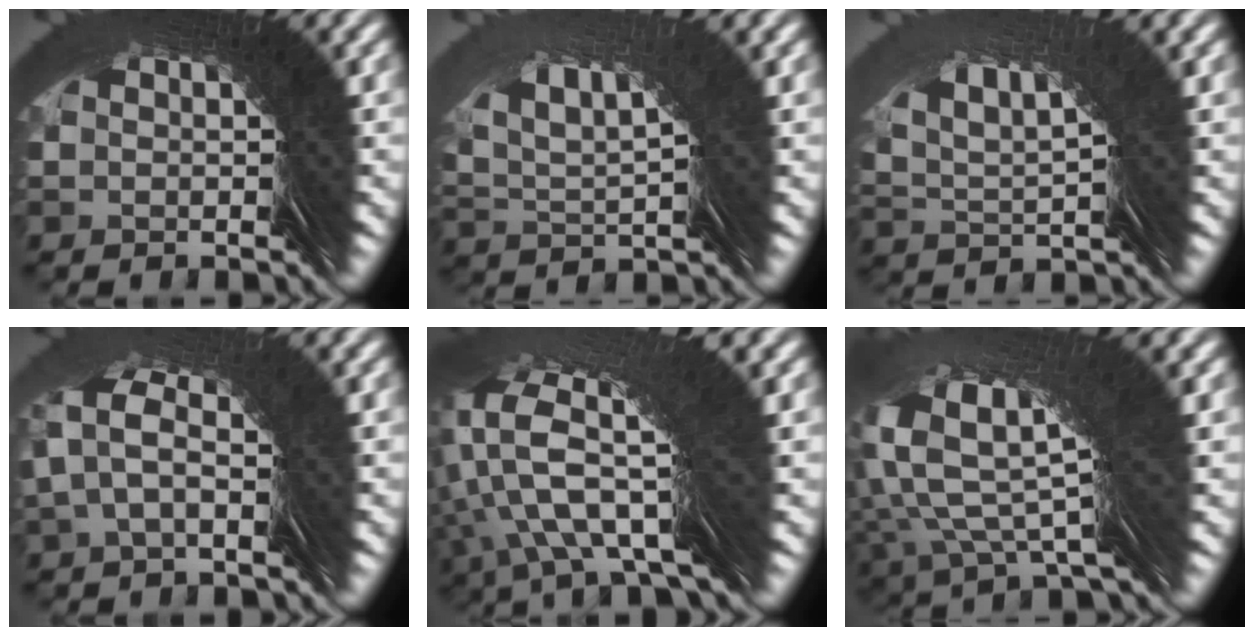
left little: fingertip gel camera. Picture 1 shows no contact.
{"total": 5.6, "force": [4.8, -2.9, 0.8], "torque": [-0.003, 0.046, 0.065]}
{"total": 6.2, "force": [5.2, -3.4, 0.5], "torque": [0.004, 0.049, 0.070]}
{"total": 2.4, "force": [1.9, -1.3, -0.7], "torque": [-0.009, 0.030, 0.025]}
{"total": 5.1, "force": [2.2, -1.4, 4.3], "torque": [-0.047, 0.054, 0.017]}
{"total": 6.8, "force": [5.2, -2.3, 3.8], "torque": [-0.058, 0.084, 0.058]}